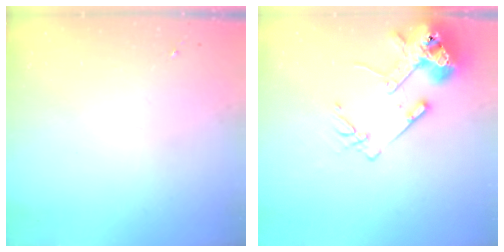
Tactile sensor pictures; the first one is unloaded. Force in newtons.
{"total": 15.2, "press": 14.9, "slide": 2.8}